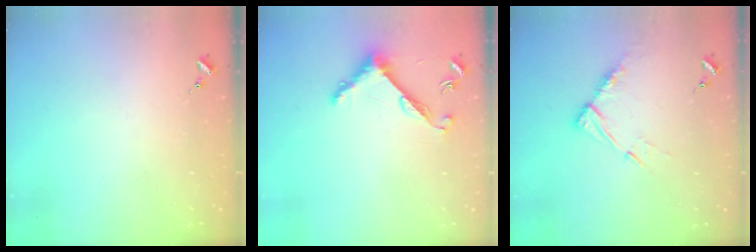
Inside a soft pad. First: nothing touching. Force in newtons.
{"total": 7.5, "press": 7.5, "slide": 0.5}
{"total": 9.4, "press": 9.4, "slide": 0.6}